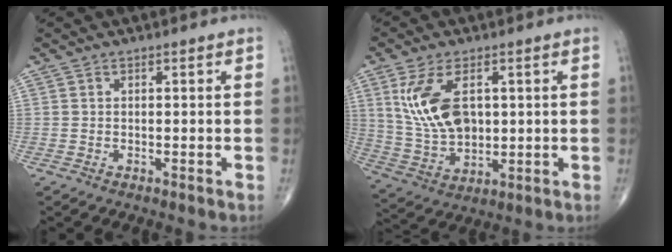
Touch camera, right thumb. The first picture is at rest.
{"total": 12.4, "force": [3.3, 7.0, 9.7], "torque": [-0.188, -0.012, 0.077]}